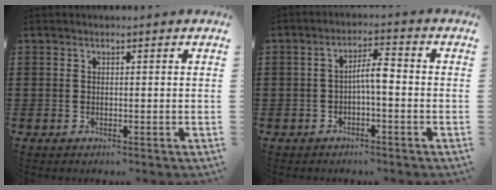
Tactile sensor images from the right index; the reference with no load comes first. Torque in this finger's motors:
{"motor_torque": [0.78, -0.49, 0.32, 0.11]}